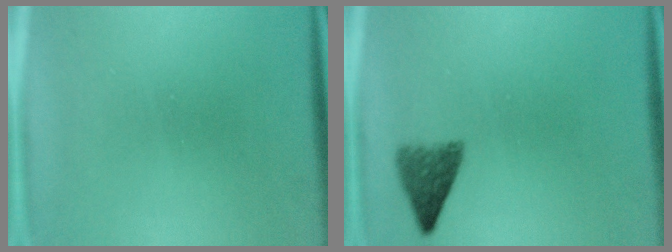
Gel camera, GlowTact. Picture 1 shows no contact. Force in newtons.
{"total": 3.5}